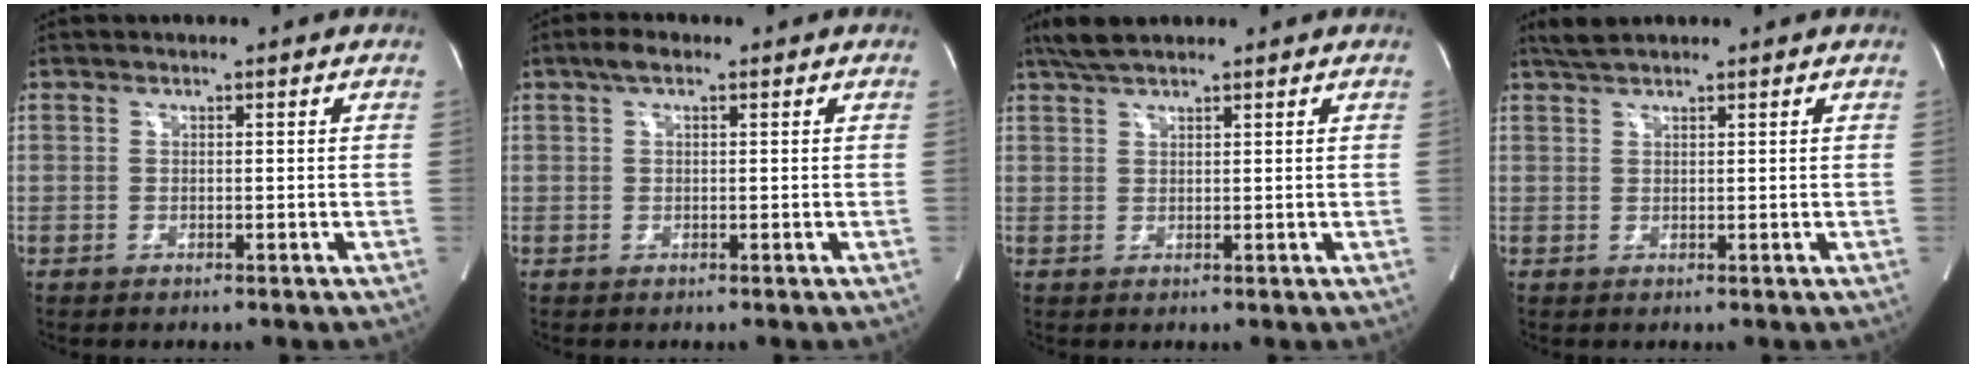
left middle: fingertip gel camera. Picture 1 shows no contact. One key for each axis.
{"total": 2.3, "fx": 1.2, "fy": 0.8, "fz": 1.7, "tx": -0.036, "ty": 0.017, "tz": 0.023}
{"total": 4.2, "fx": 3.5, "fy": 0.7, "fz": 2.2, "tx": -0.051, "ty": 0.018, "tz": 0.068}
{"total": 2.4, "fx": 2.1, "fy": 0.1, "fz": 1.0, "tx": -0.027, "ty": 0.012, "tz": 0.045}